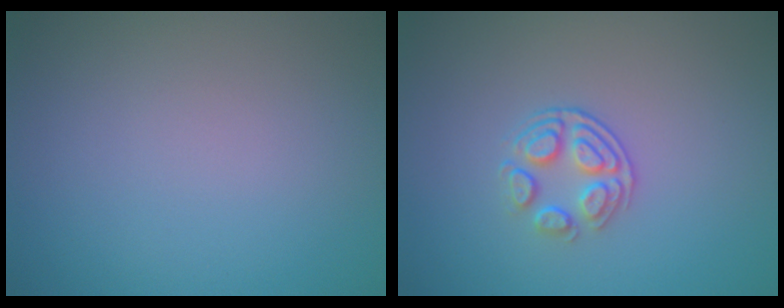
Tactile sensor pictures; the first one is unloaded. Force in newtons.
{"total": 2.4, "press": 1.8, "slide": 1.6}